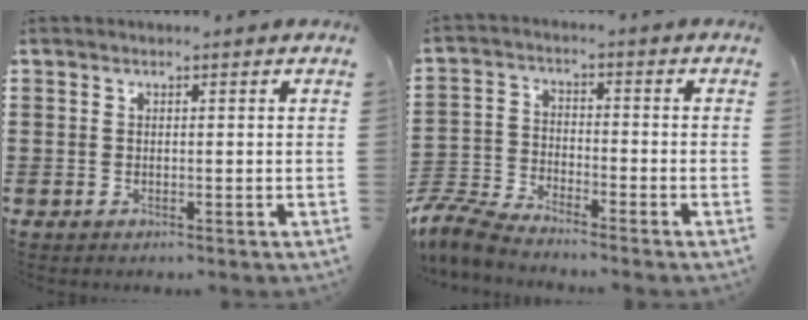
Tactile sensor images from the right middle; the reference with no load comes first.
{"total": 6.6, "force": [-6.3, 0.8, 1.7], "torque": [-0.056, -0.002, -0.130]}